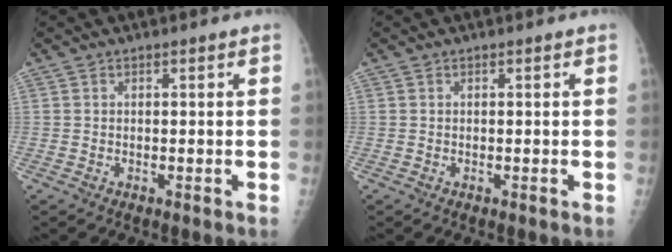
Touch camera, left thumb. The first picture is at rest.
{"total": 0.0}